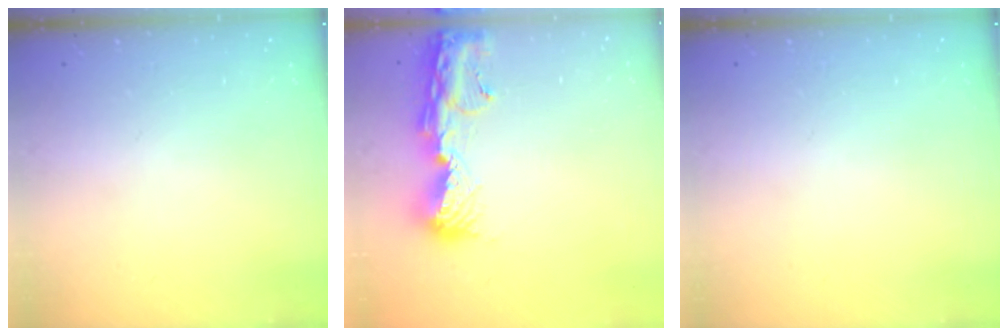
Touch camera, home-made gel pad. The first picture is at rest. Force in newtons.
{"total": 12.9, "press": 12.9, "slide": 1.3}
{"total": 0.0}